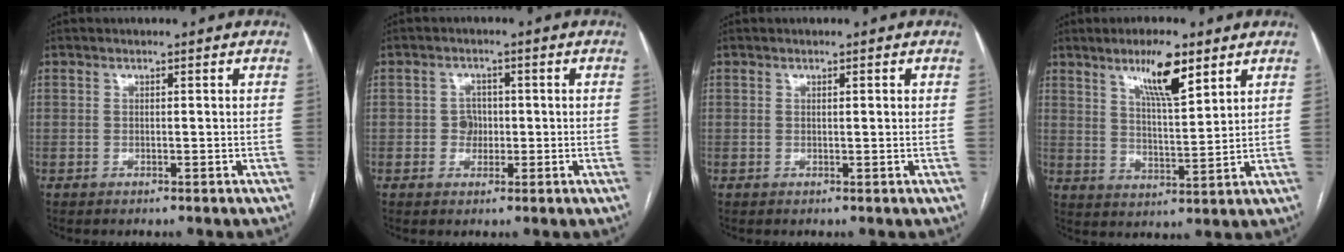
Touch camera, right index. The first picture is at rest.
{"total": 2.7, "force": [-0.3, 2.4, 1.1], "torque": [-0.009, 0.006, -0.004]}
{"total": 0.8, "force": [0.4, 0.1, 0.7], "torque": [-0.014, 0.003, 0.004]}
{"total": 9.1, "force": [5.7, 1.5, 7.0], "torque": [-0.124, -0.004, 0.099]}